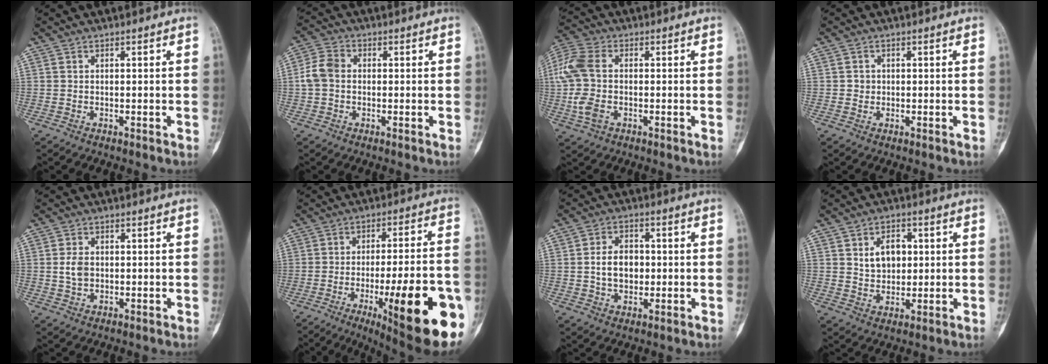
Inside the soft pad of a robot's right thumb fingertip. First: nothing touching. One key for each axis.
{"total": 5.3, "fx": -0.1, "fy": 4.1, "fz": 3.3, "tx": -0.067, "ty": 0.016, "tz": -0.009}
{"total": 12.0, "fx": -0.5, "fy": 7.5, "fz": 9.3, "tx": -0.233, "ty": 0.014, "tz": -0.014}
{"total": 1.5, "fx": 0.1, "fy": 1.4, "fz": 0.4, "tx": 0.000, "ty": 0.004, "tz": 0.001}
{"total": 3.3, "fx": 0.1, "fy": 2.4, "fz": 2.3, "tx": -0.042, "ty": 0.003, "tz": 0.003}
{"total": 24.7, "fx": -8.6, "fy": 5.8, "fz": 22.4, "tx": -0.259, "ty": 0.009, "tz": -0.110}
{"total": 7.0, "fx": -0.1, "fy": 5.0, "fz": 4.8, "tx": -0.065, "ty": 0.009, "tz": -0.002}
{"total": 6.9, "fx": 1.7, "fy": 4.9, "fz": 4.5, "tx": -0.043, "ty": -0.008, "tz": 0.030}